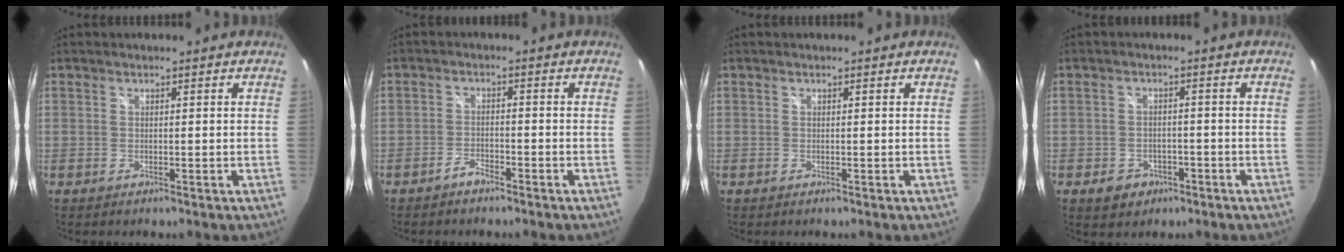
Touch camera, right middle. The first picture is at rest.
{"total": 2.3, "force": [-2.1, 0.7, 0.7], "torque": [-0.023, 0.003, -0.036]}
{"total": 0.0}
{"total": 5.0, "force": [-2.7, 3.9, 1.7], "torque": [-0.047, 0.004, -0.032]}